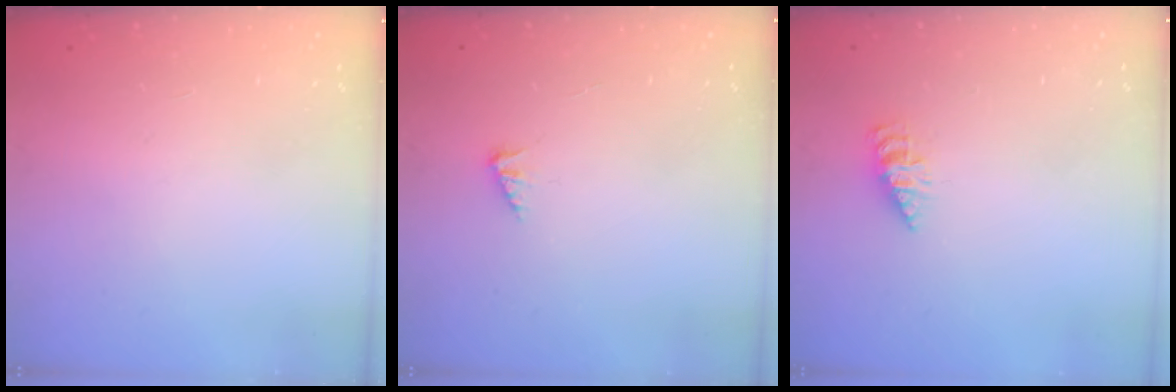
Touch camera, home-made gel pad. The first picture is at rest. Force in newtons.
{"total": 2.5, "press": 2.5, "slide": 0.3}
{"total": 2.2, "press": 2.2, "slide": 0.3}